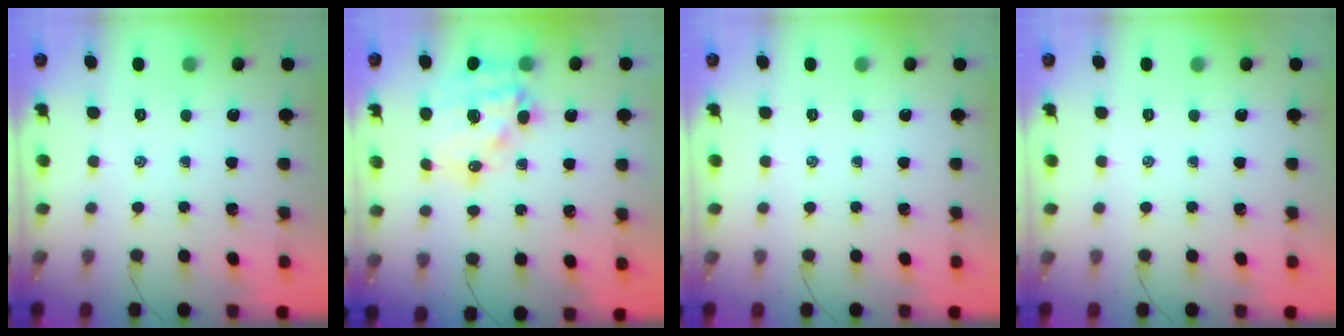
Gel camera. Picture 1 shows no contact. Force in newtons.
{"total": 15.7, "press": 15.3, "slide": 3.7}
{"total": 0.0}
{"total": 0.0}